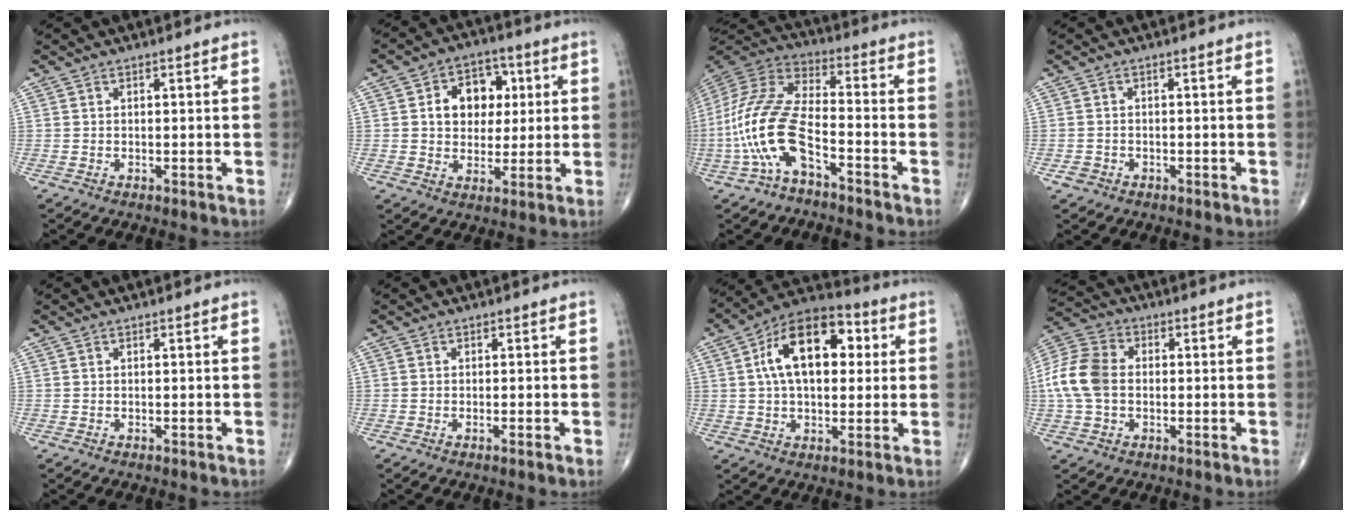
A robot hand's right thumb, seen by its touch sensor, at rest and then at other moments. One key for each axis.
{"total": 10.7, "fx": 2.1, "fy": 8.2, "fz": 6.5, "tx": -0.050, "ty": 0.007, "tz": 0.033}
{"total": 16.3, "fx": -6.2, "fy": 6.8, "fz": 13.4, "tx": -0.296, "ty": 0.052, "tz": -0.121}
{"total": 1.6, "fx": -0.9, "fy": 1.3, "fz": 0.4, "tx": -0.009, "ty": 0.008, "tz": -0.014}
{"total": 0.0}
{"total": 0.9, "fx": -0.3, "fy": 0.0, "fz": 0.9, "tx": -0.018, "ty": -0.002, "tz": -0.006}
{"total": 16.8, "fx": 3.5, "fy": 9.7, "fz": 13.2, "tx": -0.191, "ty": 0.022, "tz": 0.050}
{"total": 11.2, "fx": -0.2, "fy": 8.1, "fz": 7.7, "tx": -0.161, "ty": 0.026, "tz": -0.014}